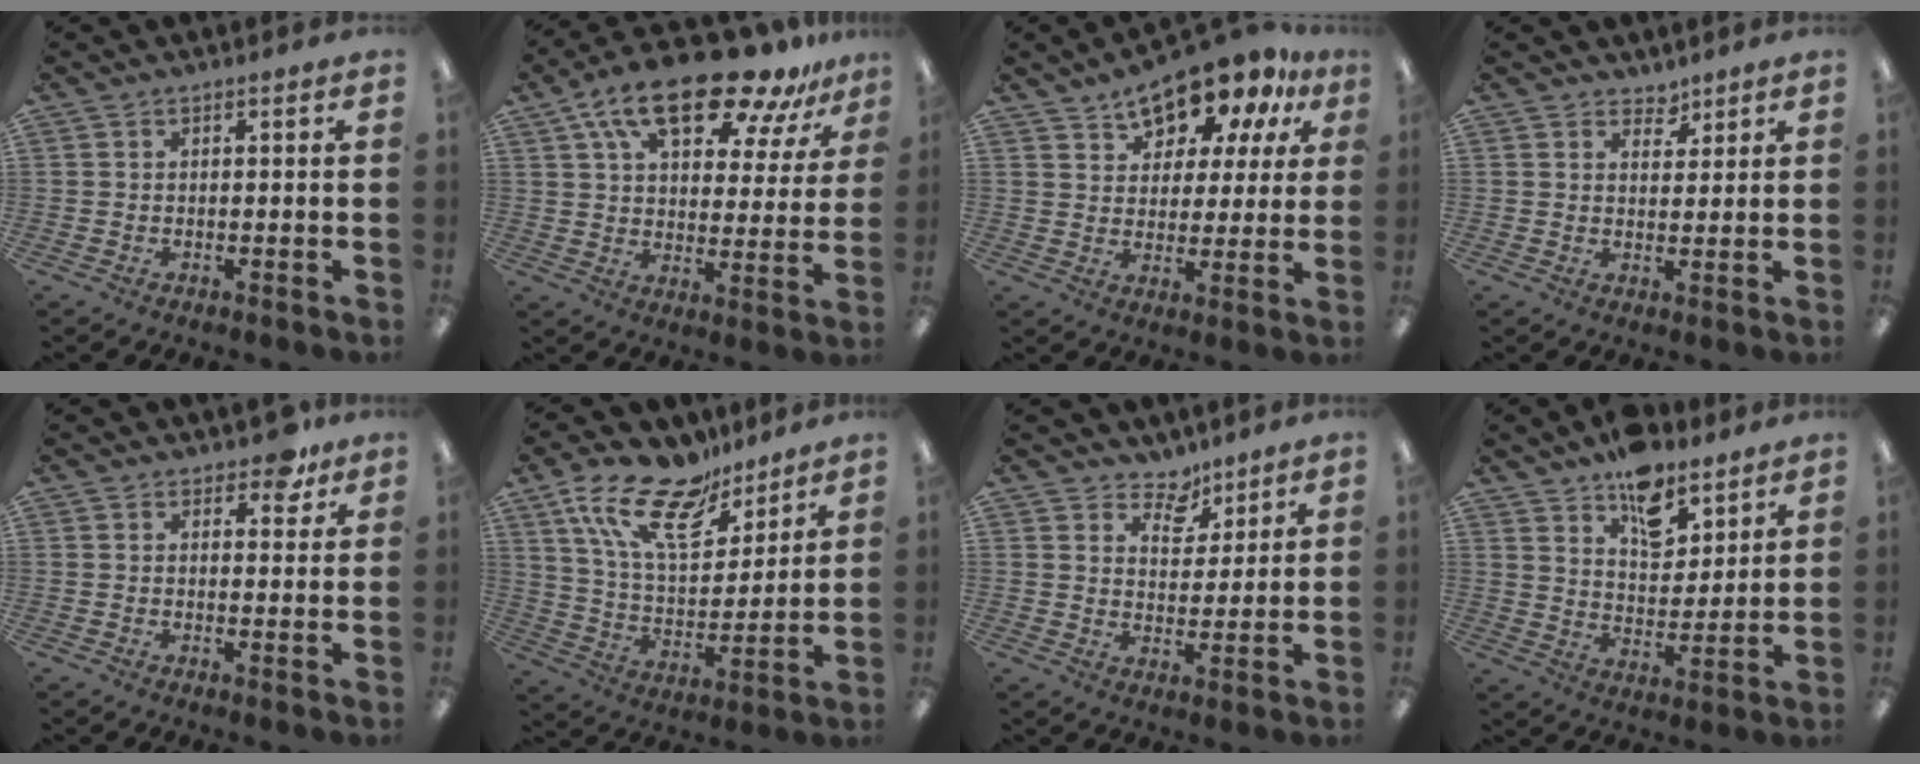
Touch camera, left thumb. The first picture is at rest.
{"total": 21.5, "force": [14.1, 8.8, 13.6], "torque": [-0.224, -0.074, 0.240]}
{"total": 12.7, "force": [10.4, 5.6, 4.7], "torque": [-0.075, -0.073, 0.188]}
{"total": 3.4, "force": [2.8, 1.7, 0.6], "torque": [0.007, -0.020, 0.048]}
{"total": 5.4, "force": [3.7, 2.7, 2.8], "torque": [-0.023, -0.014, 0.061]}
{"total": 19.3, "force": [13.3, 8.5, 11.1], "torque": [-0.209, -0.065, 0.240]}
{"total": 6.3, "force": [5.2, 3.5, 1.0], "torque": [-0.010, -0.037, 0.093]}
{"total": 11.4, "force": [8.4, 5.8, 4.9], "torque": [-0.061, -0.050, 0.150]}